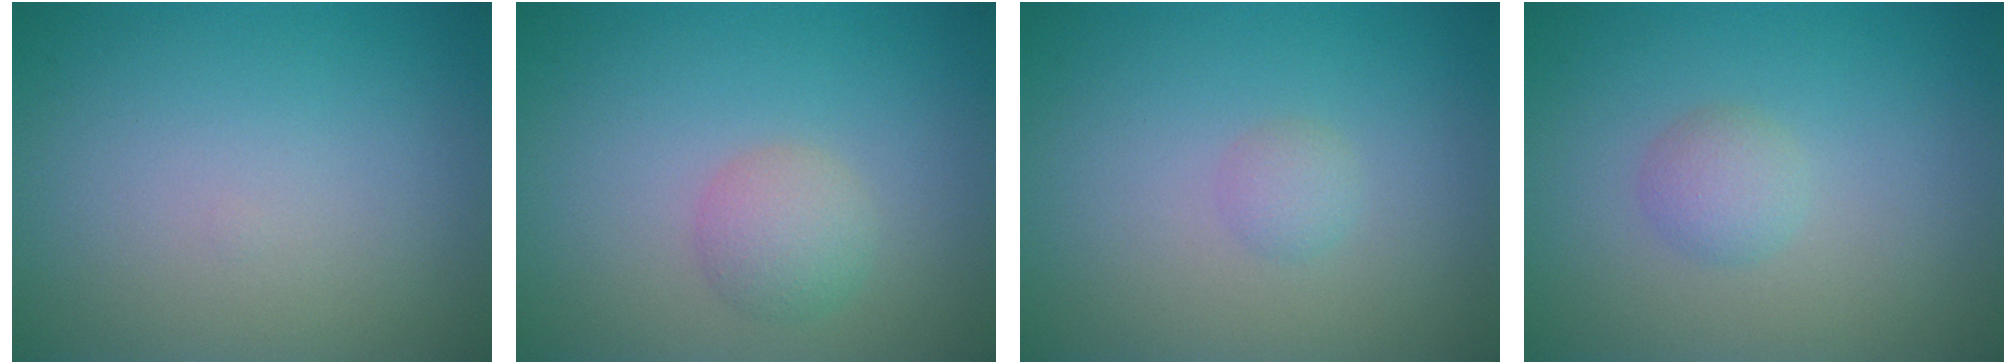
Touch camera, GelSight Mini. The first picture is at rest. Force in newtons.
{"total": 2.3, "press": 2.3, "slide": 0.1}
{"total": 1.0, "press": 1.0, "slide": 0.1}
{"total": 1.6, "press": 1.6, "slide": 0.1}